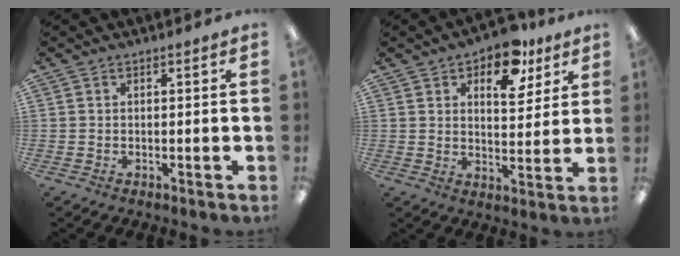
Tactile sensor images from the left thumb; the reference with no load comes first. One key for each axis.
{"total": 12.0, "fx": 7.7, "fy": 5.9, "fz": 7.1, "tx": -0.086, "ty": -0.032, "tz": 0.128}